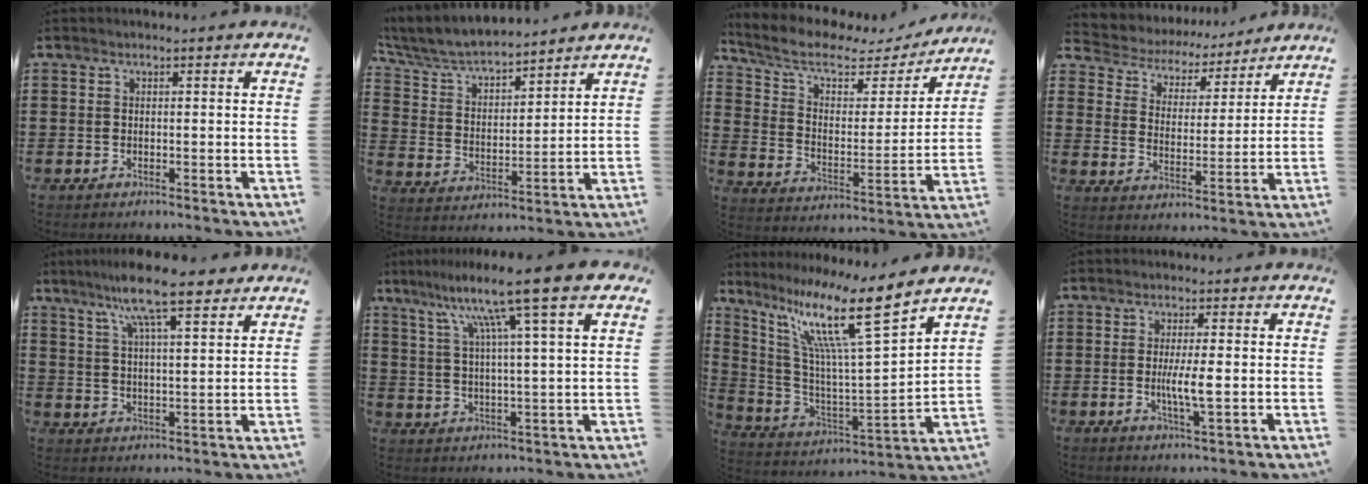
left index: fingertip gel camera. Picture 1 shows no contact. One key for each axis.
{"total": 6.2, "fx": 5.8, "fy": 1.0, "fz": 2.0, "tx": -0.066, "ty": -0.034, "tz": 0.096}
{"total": 7.3, "fx": 5.2, "fy": 3.3, "fz": 4.0, "tx": -0.102, "ty": -0.022, "tz": 0.086}
{"total": 4.5, "fx": 4.3, "fy": 1.2, "fz": 0.0, "tx": -0.031, "ty": -0.032, "tz": 0.069}
{"total": 10.6, "fx": 8.0, "fy": 1.4, "fz": 6.9, "tx": -0.144, "ty": -0.017, "tz": 0.140}
{"total": 11.6, "fx": 7.5, "fy": -0.4, "fz": 8.8, "tx": -0.177, "ty": -0.026, "tz": 0.115}
{"total": 14.7, "fx": 9.3, "fy": 0.5, "fz": 11.3, "tx": -0.244, "ty": -0.052, "tz": 0.145}
{"total": 4.6, "fx": -0.2, "fy": 0.5, "fz": 4.6, "tx": -0.088, "ty": -0.006, "tz": -0.007}